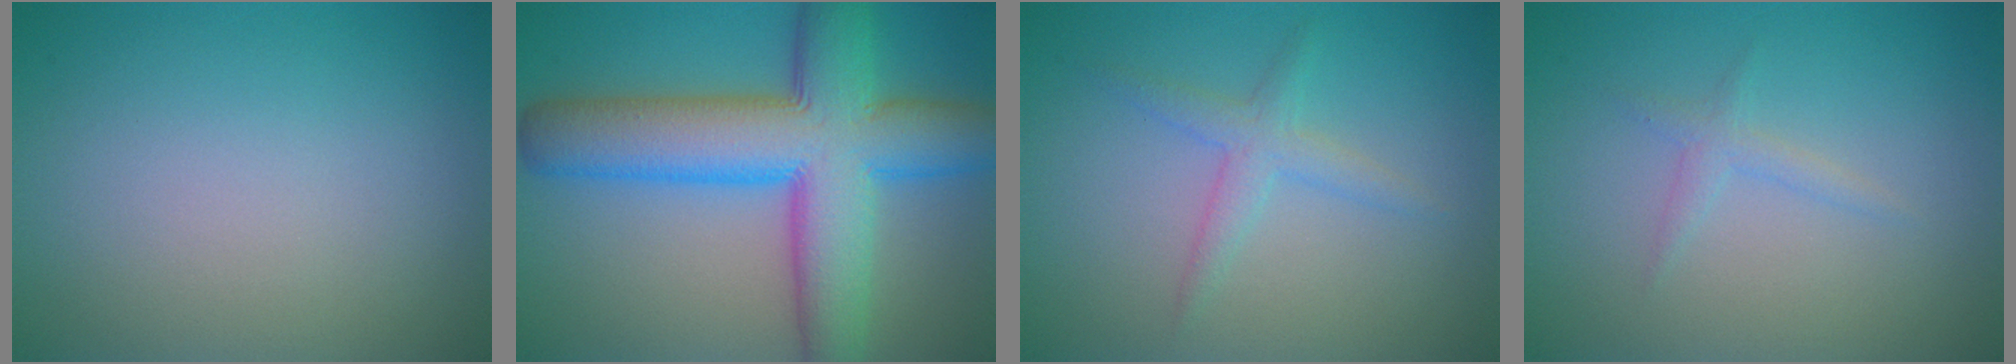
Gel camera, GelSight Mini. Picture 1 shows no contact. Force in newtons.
{"total": 11.7, "press": 11.7, "slide": 0.2}
{"total": 2.1, "press": 2.1, "slide": 0.1}
{"total": 1.2, "press": 1.2, "slide": 0.1}